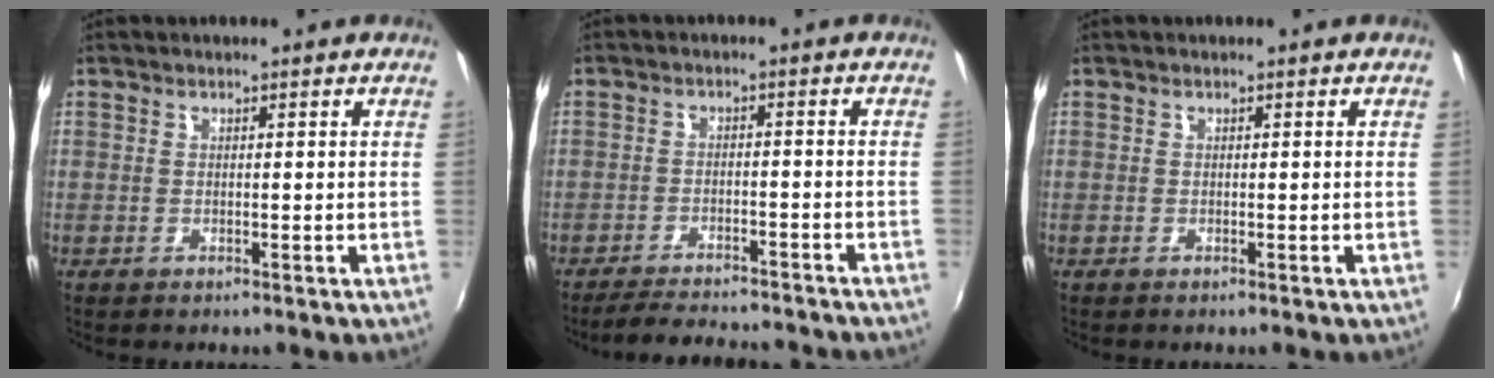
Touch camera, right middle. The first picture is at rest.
{"total": 12.1, "force": [-10.9, 2.2, 4.8], "torque": [-0.101, -0.014, -0.151]}
{"total": 0.0}